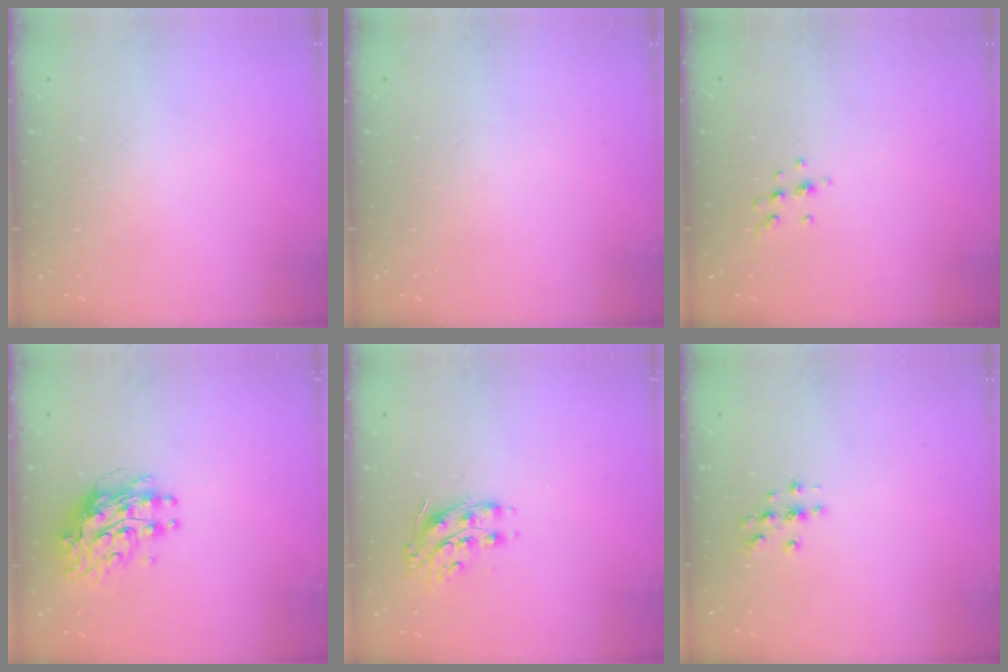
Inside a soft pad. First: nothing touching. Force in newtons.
{"total": 0.0}
{"total": 5.1, "press": 4.9, "slide": 1.1}
{"total": 9.4, "press": 9.3, "slide": 0.9}
{"total": 8.2, "press": 8.2, "slide": 0.4}
{"total": 3.0, "press": 3.0, "slide": 0.3}